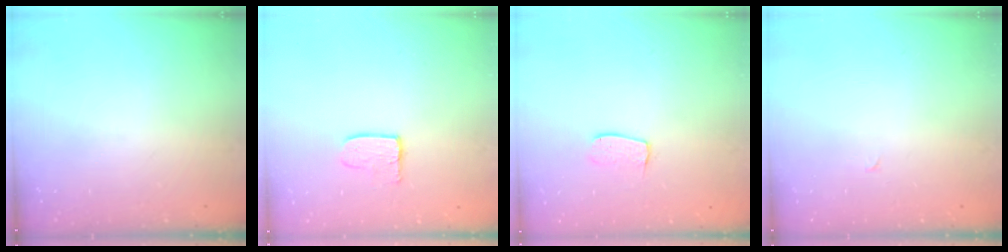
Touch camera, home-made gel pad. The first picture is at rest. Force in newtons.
{"total": 5.5, "press": 5.5, "slide": 0.2}
{"total": 5.5, "press": 5.5, "slide": 0.4}
{"total": 0.0}